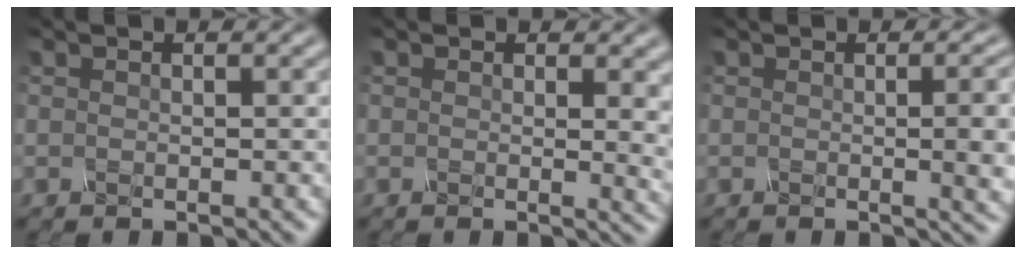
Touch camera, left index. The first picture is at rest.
{"total": 3.5, "force": [0.6, 1.4, 3.2], "torque": [-0.024, -0.006, 0.010]}
{"total": 6.0, "force": [-0.1, 2.4, 5.5], "torque": [-0.039, 0.001, 0.000]}